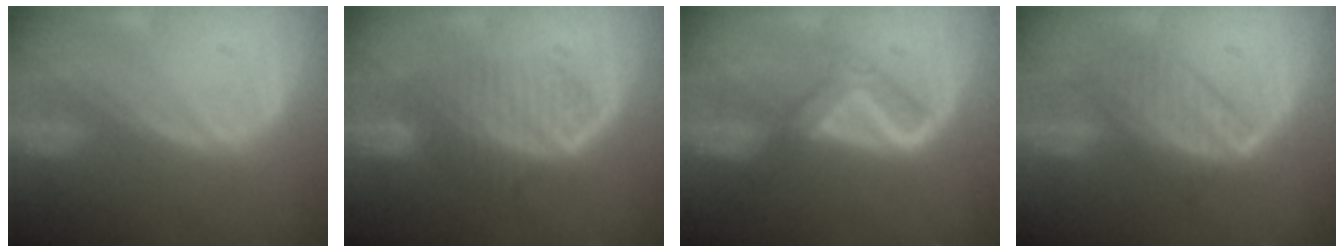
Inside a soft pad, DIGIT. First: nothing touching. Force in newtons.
{"total": 6.6, "press": 6.4, "slide": 1.7}
{"total": 5.2, "press": 5.1, "slide": 0.8}
{"total": 8.0, "press": 7.1, "slide": 3.7}